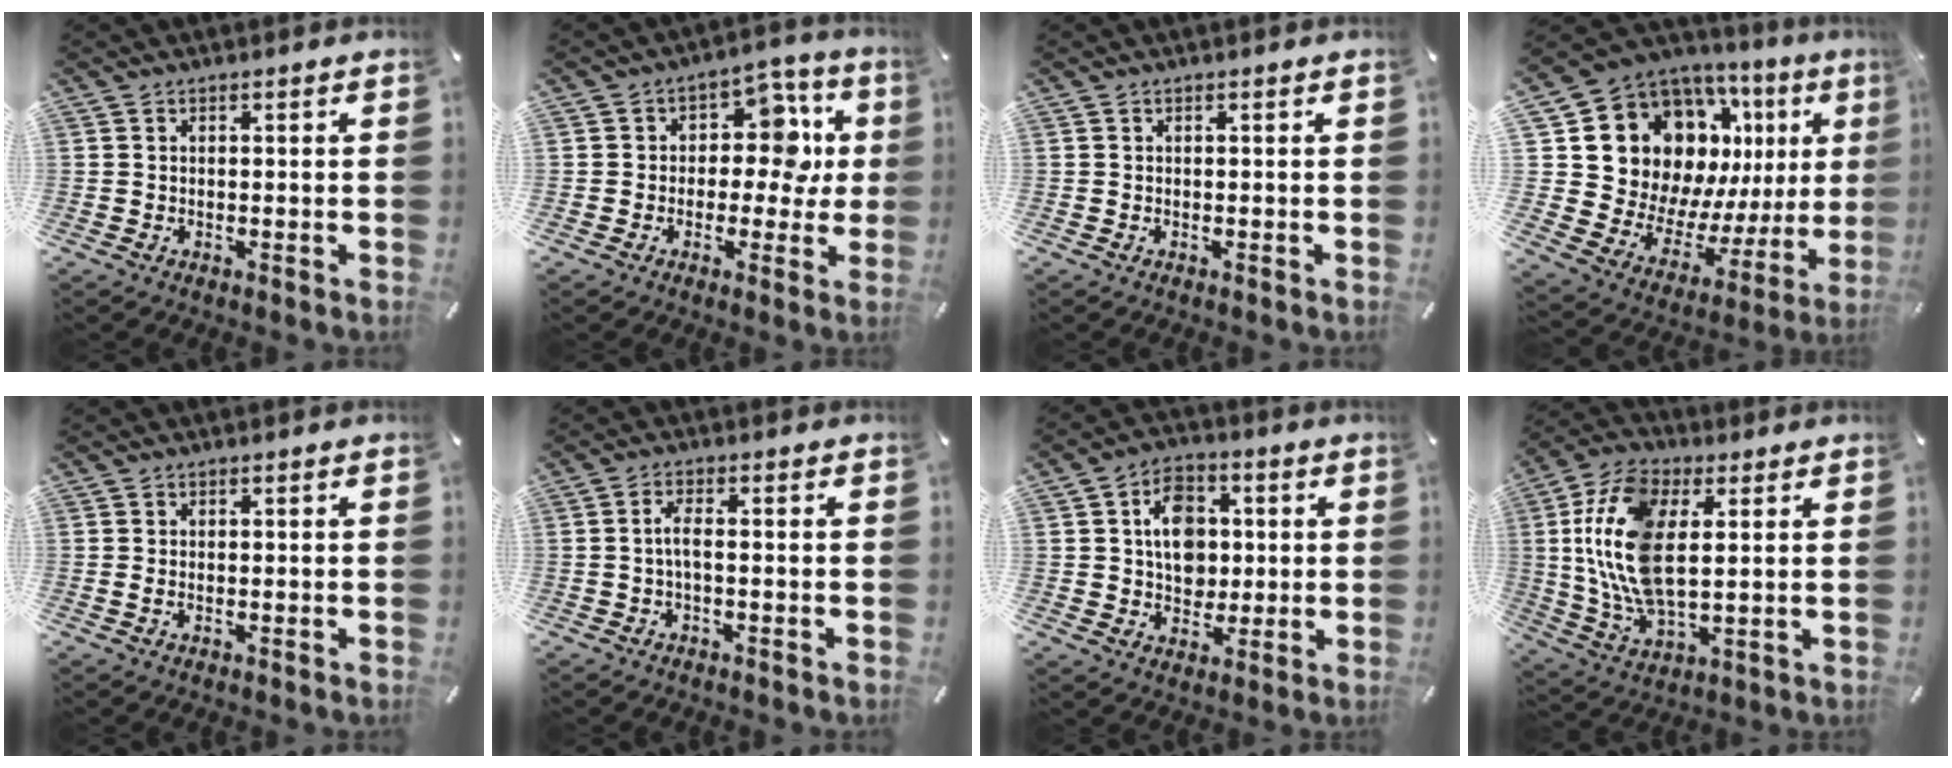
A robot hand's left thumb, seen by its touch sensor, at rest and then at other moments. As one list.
[{"total": 12.5, "force": [1.8, 8.9, 8.6], "torque": [-0.113, -0.001, 0.033]}, {"total": 0.0}, {"total": 19.3, "force": [9.8, 13.9, 9.2], "torque": [-0.149, -0.080, 0.203]}, {"total": 0.9, "force": [-0.1, 0.5, 0.8], "torque": [-0.015, 0.003, -0.002]}, {"total": 3.7, "force": [-0.5, 0.9, 3.6], "torque": [-0.071, 0.002, -0.013]}, {"total": 10.1, "force": [1.1, 8.3, 5.6], "torque": [-0.081, 0.011, 0.021]}, {"total": 16.7, "force": [3.6, 9.1, 13.6], "torque": [-0.320, -0.005, 0.062]}]